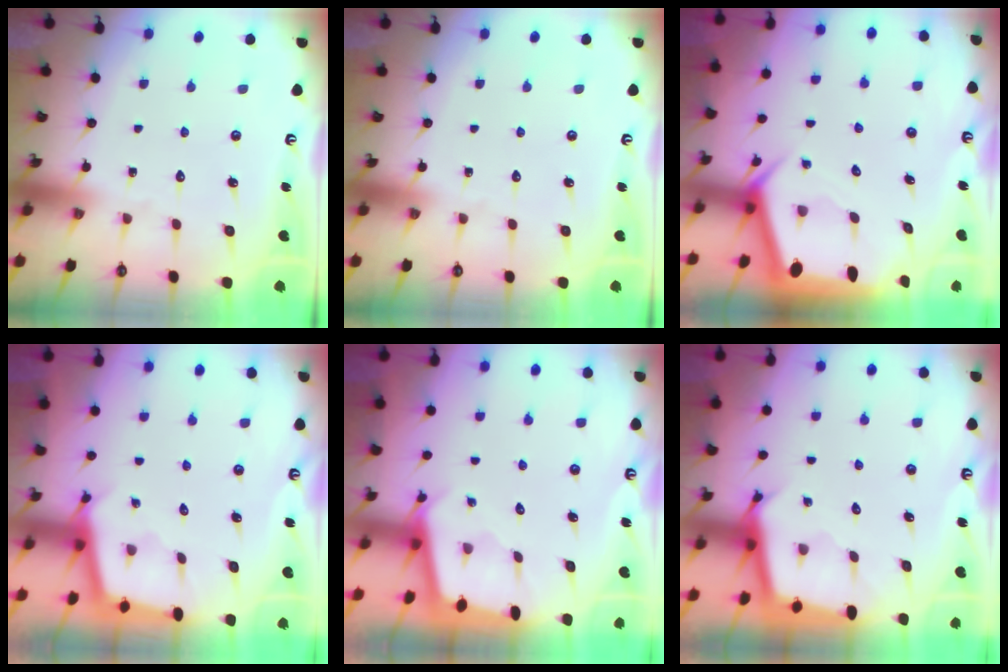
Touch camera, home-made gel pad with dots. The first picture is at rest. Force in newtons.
{"total": 0.0}
{"total": 3.4, "press": 3.4, "slide": 0.5}
{"total": 2.5, "press": 2.5, "slide": 0.2}
{"total": 1.9, "press": 1.9, "slide": 0.2}
{"total": 2.7, "press": 2.7, "slide": 0.1}